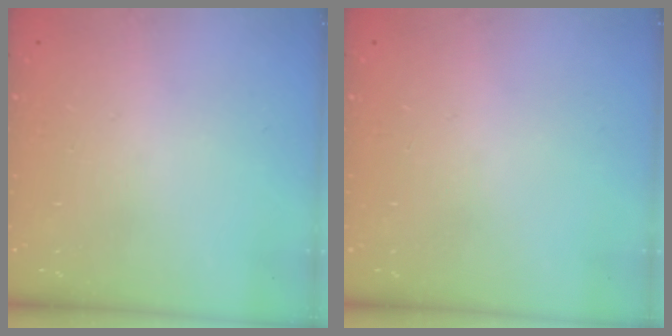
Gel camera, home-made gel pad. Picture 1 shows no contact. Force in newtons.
{"total": 0.0}